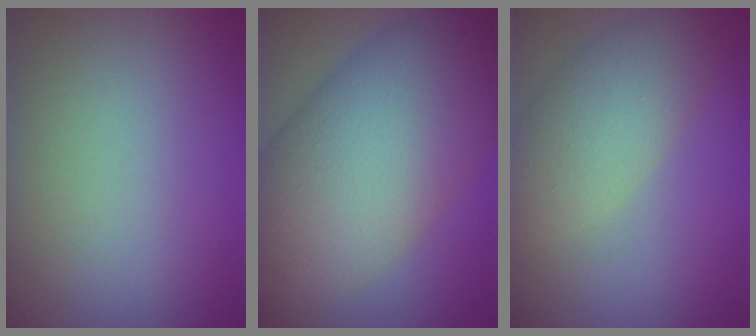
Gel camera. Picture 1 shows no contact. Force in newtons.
{"total": 15.6, "press": 15.6, "slide": 0.3}
{"total": 5.0, "press": 5.0, "slide": 0.4}